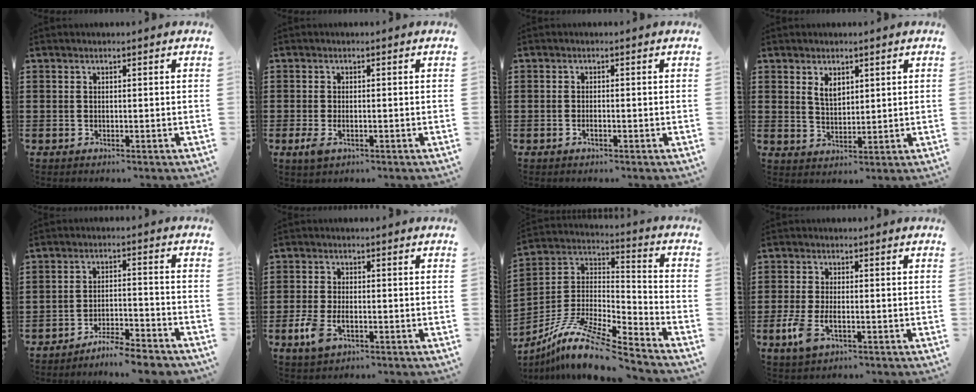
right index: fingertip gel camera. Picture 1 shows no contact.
{"total": 1.7, "force": [-0.7, 0.7, 1.4], "torque": [-0.031, -0.005, -0.014]}
{"total": 0.8, "force": [-0.5, 0.1, 0.6], "torque": [-0.012, -0.004, -0.009]}
{"total": 3.2, "force": [1.8, 1.8, 1.9], "torque": [-0.035, 0.002, 0.032]}
{"total": 4.9, "force": [-4.7, -0.1, 1.2], "torque": [-0.024, 0.001, -0.095]}
{"total": 4.0, "force": [-1.6, 2.1, 3.0], "torque": [-0.078, -0.008, -0.035]}
{"total": 11.7, "force": [-9.3, 1.8, 7.0], "torque": [-0.145, 0.012, -0.186]}
{"total": 4.1, "force": [-1.8, 1.8, 3.3], "torque": [-0.082, -0.008, -0.037]}